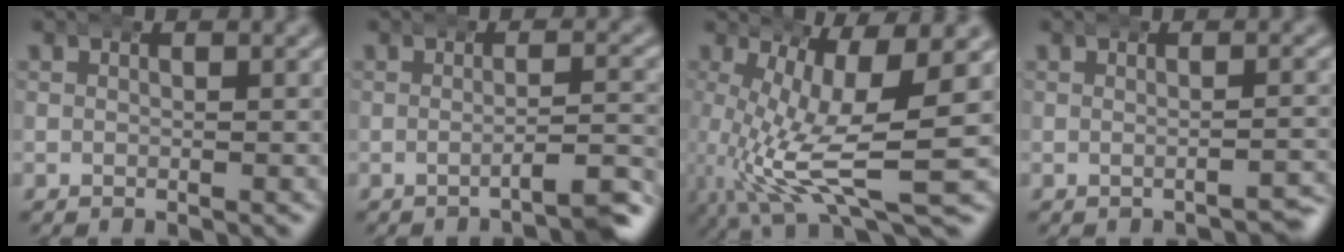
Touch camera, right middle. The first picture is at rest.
{"total": 3.5, "force": [-2.7, -0.2, 2.2], "torque": [-0.024, 0.000, -0.044]}
{"total": 9.3, "force": [-0.3, 3.7, 8.6], "torque": [-0.162, -0.025, 0.002]}
{"total": 2.1, "force": [-2.0, 0.0, 0.9], "torque": [-0.008, 0.007, -0.031]}